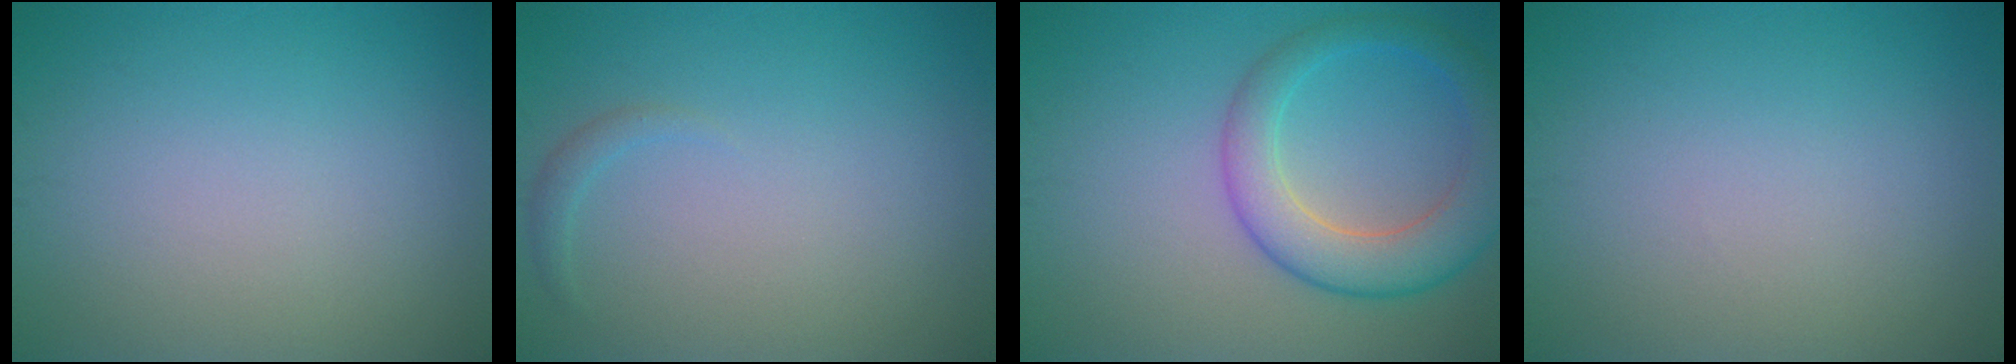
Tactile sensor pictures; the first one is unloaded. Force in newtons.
{"total": 0.8, "press": 0.8, "slide": 0.1}
{"total": 5.8, "press": 5.8, "slide": 0.3}
{"total": 0.0}